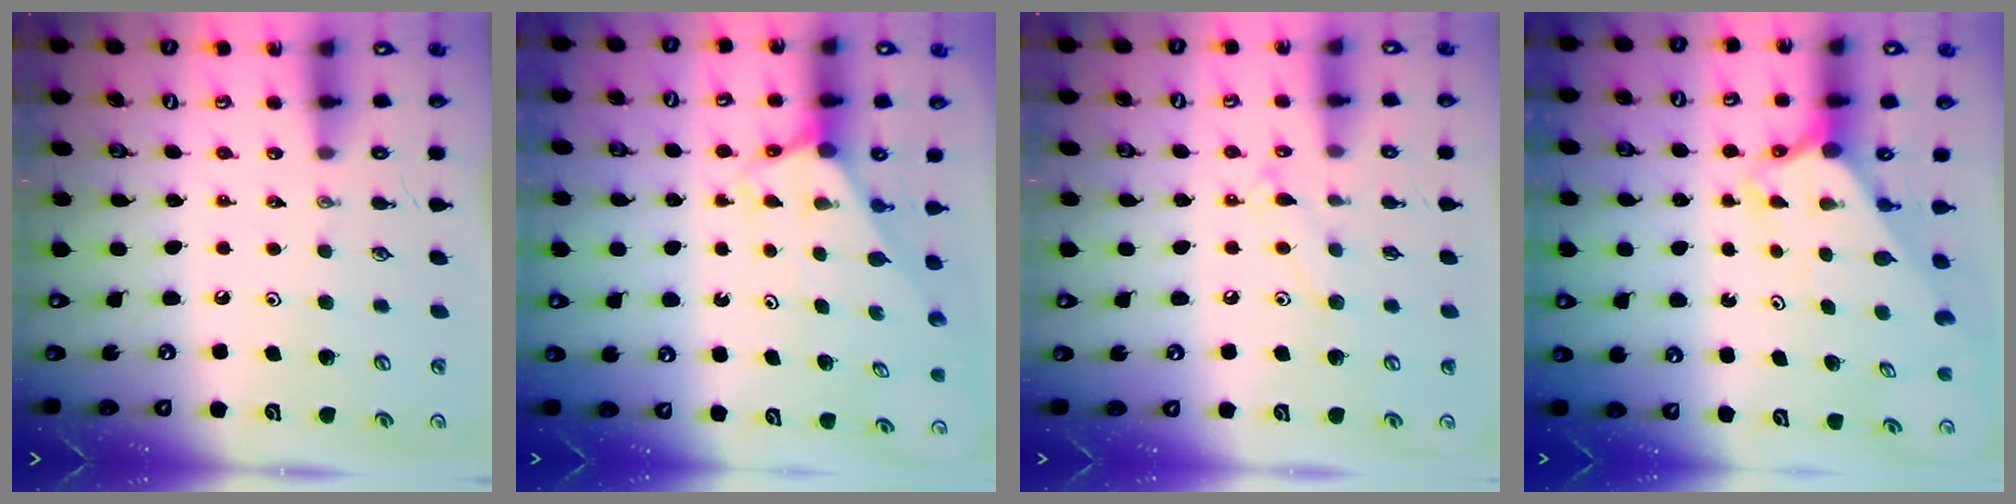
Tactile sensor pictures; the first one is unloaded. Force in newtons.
{"total": 2.6, "press": 2.6, "slide": 0.2}
{"total": 7.7, "press": 7.7, "slide": 0.5}
{"total": 2.6, "press": 2.6, "slide": 0.2}